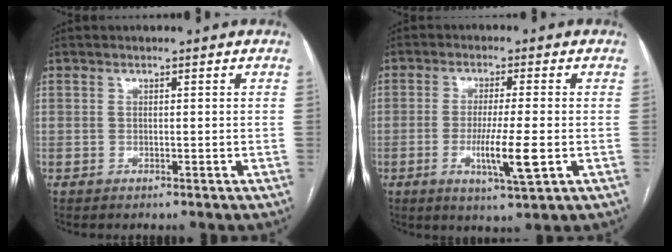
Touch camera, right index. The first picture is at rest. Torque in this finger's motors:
{"motor_torque": [0.27, -0.11, 0.20, 0.05]}